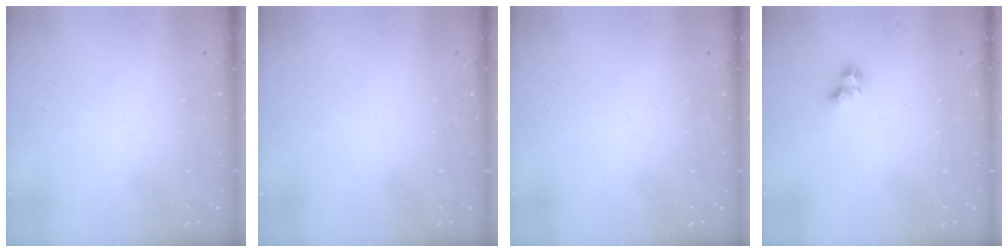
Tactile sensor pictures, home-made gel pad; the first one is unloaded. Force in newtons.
{"total": 0.0}
{"total": 0.0}
{"total": 3.5, "press": 3.3, "slide": 1.2}